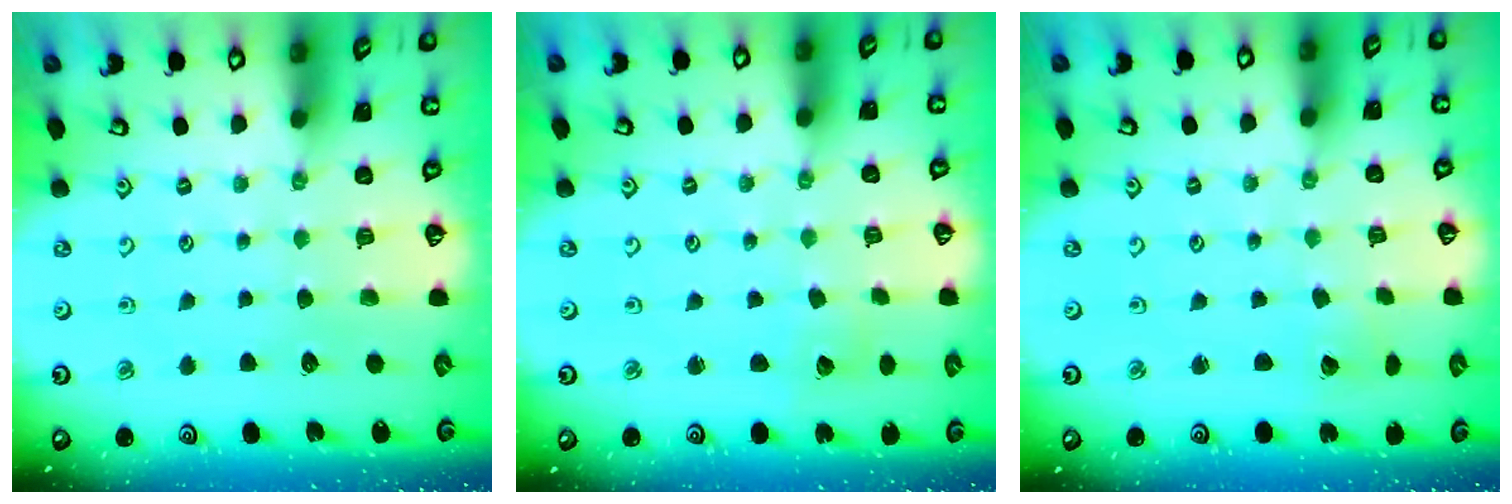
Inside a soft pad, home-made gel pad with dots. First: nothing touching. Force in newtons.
{"total": 3.0, "press": 3.0, "slide": 0.3}
{"total": 1.9, "press": 1.9, "slide": 0.1}